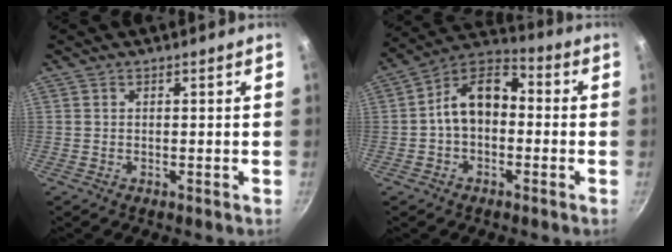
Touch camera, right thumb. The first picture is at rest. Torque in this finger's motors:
{"motor_torque": [1.58, 1.42, 1.18, -0.60, 0.09]}